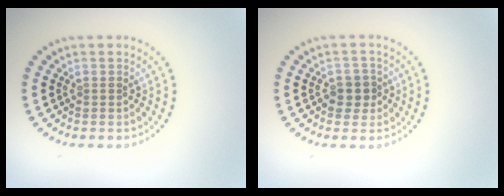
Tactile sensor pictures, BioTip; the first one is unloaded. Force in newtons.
{"total": 1.8, "press": 1.7, "slide": 0.6}